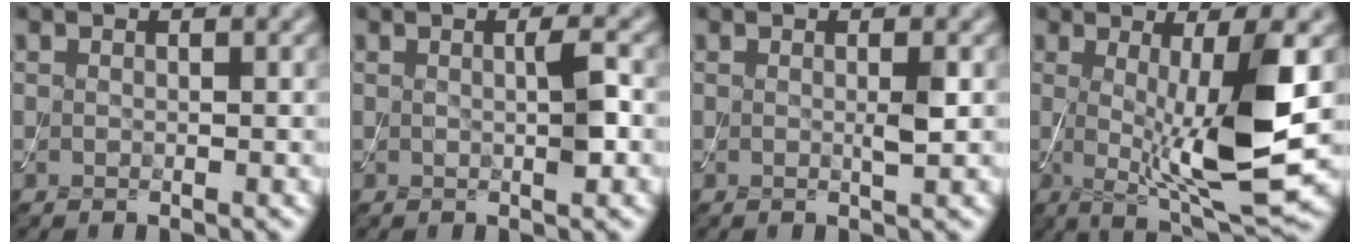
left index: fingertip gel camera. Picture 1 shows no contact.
{"total": 2.2, "force": [0.1, 0.2, 2.2], "torque": [-0.038, -0.002, 0.000]}
{"total": 1.3, "force": [0.0, 0.1, 1.2], "torque": [-0.025, -0.002, -0.002]}
{"total": 10.1, "force": [-0.1, 2.0, 9.9], "torque": [-0.158, -0.018, 0.009]}